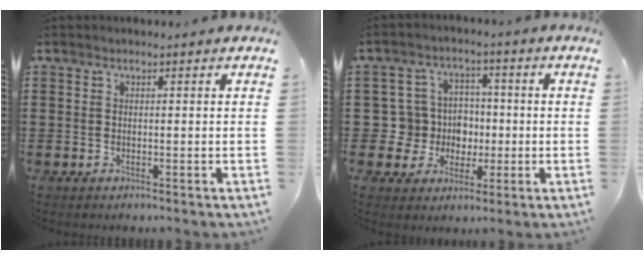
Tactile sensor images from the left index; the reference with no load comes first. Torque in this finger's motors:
{"motor_torque": [0.18, 0.36, 0.23, 0.00]}